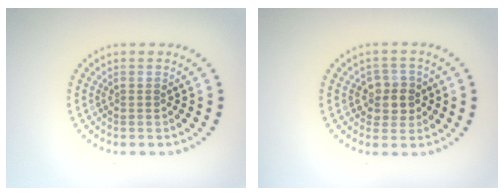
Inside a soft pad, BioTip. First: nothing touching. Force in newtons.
{"total": 2.6, "press": 2.4, "slide": 0.9}